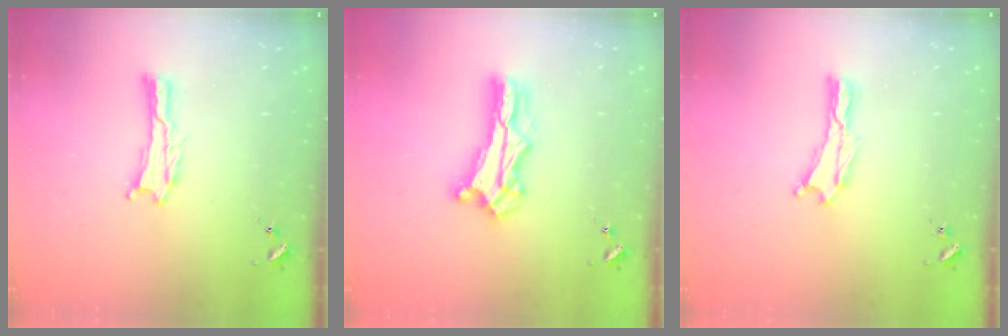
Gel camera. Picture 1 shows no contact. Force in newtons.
{"total": 8.1, "press": 8.0, "slide": 0.6}
{"total": 0.0}